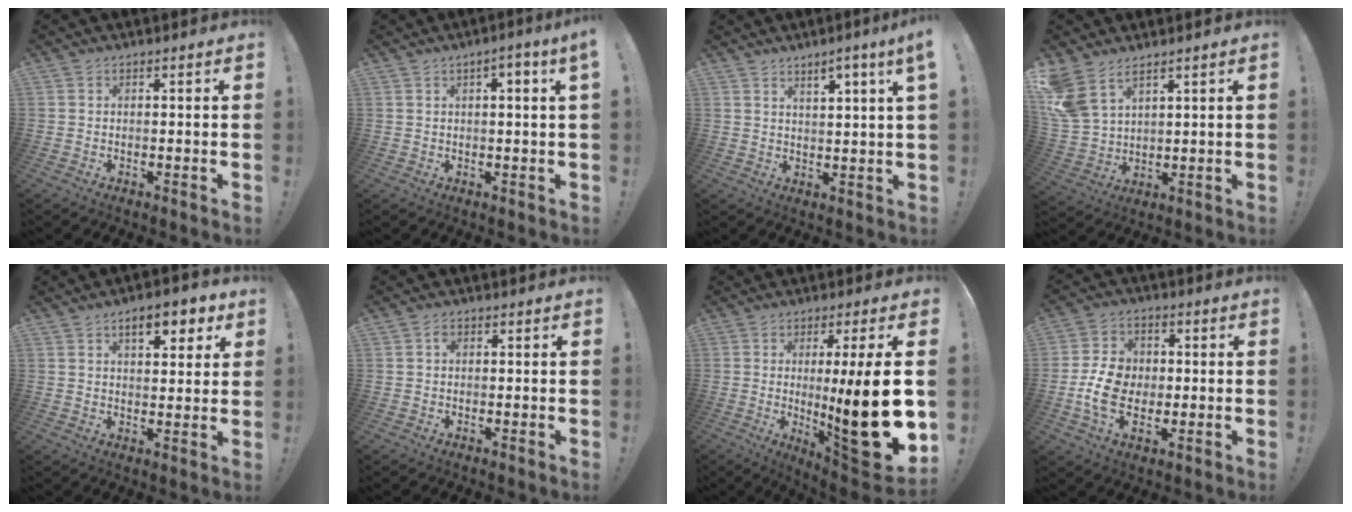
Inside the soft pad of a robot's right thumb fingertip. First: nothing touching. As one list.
[{"total": 3.4, "force": [0.9, -0.4, 3.3], "torque": [-0.045, -0.008, 0.008]}, {"total": 5.0, "force": [3.1, -0.5, 3.9], "torque": [-0.048, -0.023, 0.044]}, {"total": 9.3, "force": [6.4, 4.9, 4.6], "torque": [-0.104, -0.037, 0.130]}, {"total": 8.4, "force": [4.5, 3.5, 6.2], "torque": [-0.071, -0.017, 0.072]}, {"total": 1.2, "force": [0.2, 0.9, 0.8], "torque": [-0.009, 0.002, 0.000]}, {"total": 21.5, "force": [-0.6, 2.0, 21.4], "torque": [-0.343, -0.026, -0.010]}, {"total": 11.2, "force": [-1.7, 8.5, 7.0], "torque": [-0.120, 0.012, -0.027]}]